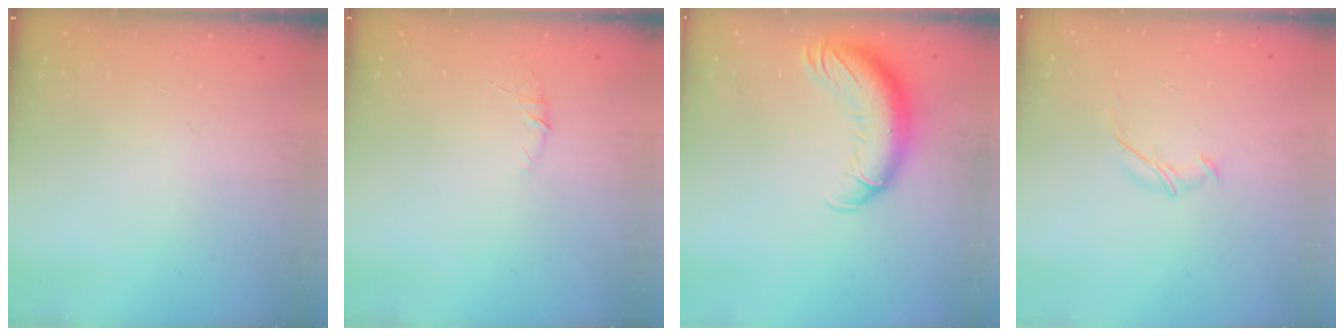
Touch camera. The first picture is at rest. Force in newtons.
{"total": 4.8, "press": 4.7, "slide": 1.2}
{"total": 14.0, "press": 13.6, "slide": 3.3}
{"total": 5.4, "press": 5.4, "slide": 1.0}